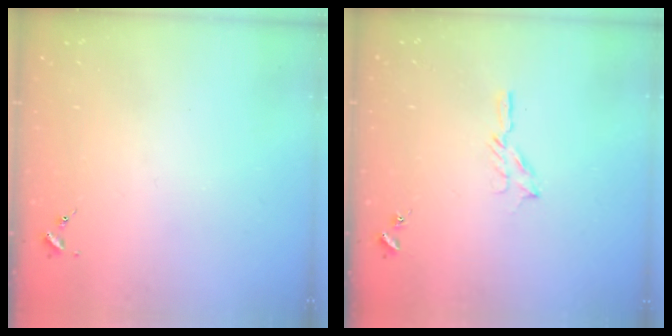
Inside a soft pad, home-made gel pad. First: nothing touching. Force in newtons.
{"total": 5.1, "press": 5.1, "slide": 0.5}